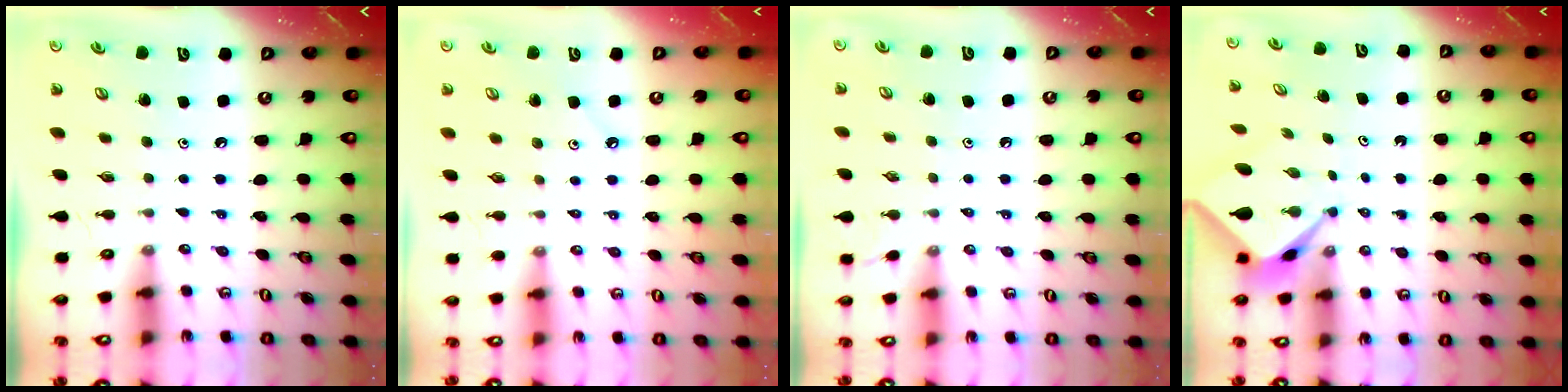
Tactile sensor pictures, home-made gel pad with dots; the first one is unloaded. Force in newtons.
{"total": 2.2, "press": 2.2, "slide": 0.3}
{"total": 1.8, "press": 1.8, "slide": 0.4}
{"total": 2.6, "press": 2.6, "slide": 0.2}